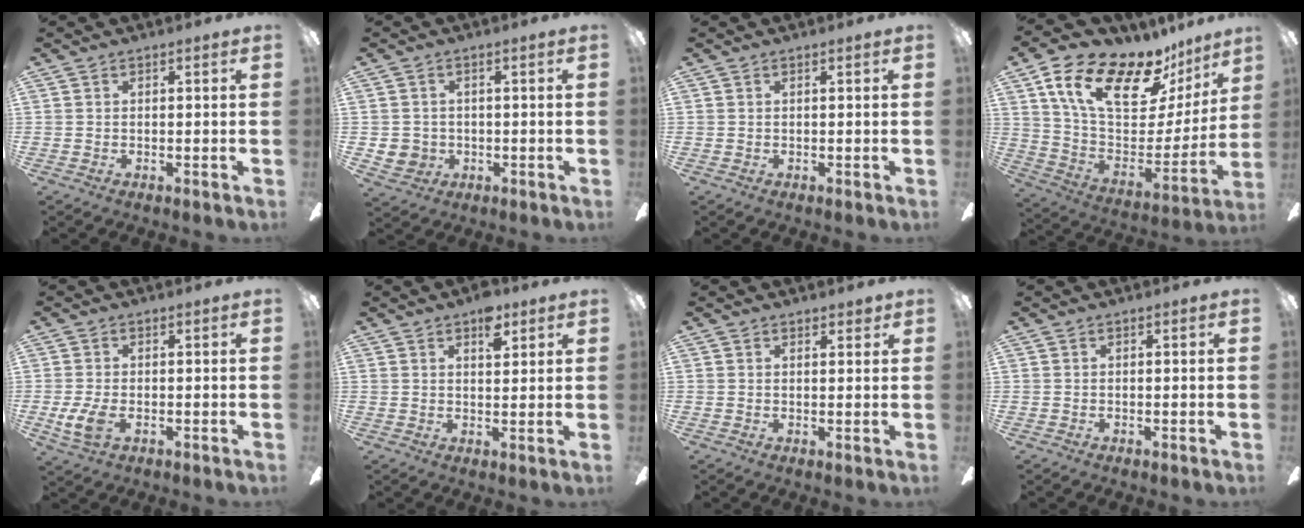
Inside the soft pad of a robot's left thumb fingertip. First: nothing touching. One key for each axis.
{"total": 3.6, "fx": -0.2, "fy": 3.6, "fz": 0.5, "tx": -0.022, "ty": 0.004, "tz": -0.002}
{"total": 0.0}
{"total": 22.4, "fx": 14.2, "fy": 10.6, "fz": 13.6, "tx": -0.221, "ty": -0.083, "tz": 0.248}
{"total": 5.7, "fx": -1.2, "fy": 3.2, "fz": 4.6, "tx": -0.099, "ty": -0.007, "tz": -0.026}
{"total": 6.1, "fx": 4.0, "fy": 3.0, "fz": 3.5, "tx": -0.030, "ty": -0.020, "tz": 0.064}
{"total": 1.8, "fx": 1.5, "fy": 0.8, "fz": 0.6, "tx": -0.005, "ty": -0.002, "tz": 0.026}
{"total": 0.0}